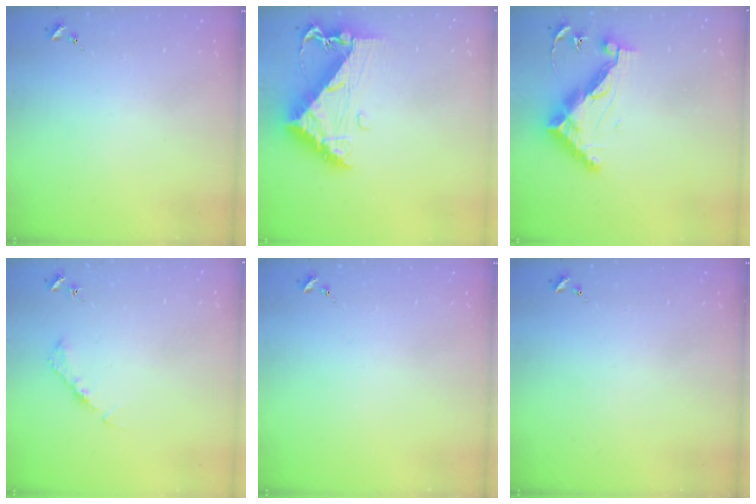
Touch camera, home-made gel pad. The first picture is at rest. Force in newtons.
{"total": 11.4, "press": 11.3, "slide": 1.4}
{"total": 12.7, "press": 12.7, "slide": 0.5}
{"total": 4.2, "press": 4.1, "slide": 0.6}
{"total": 0.0}
{"total": 0.0}